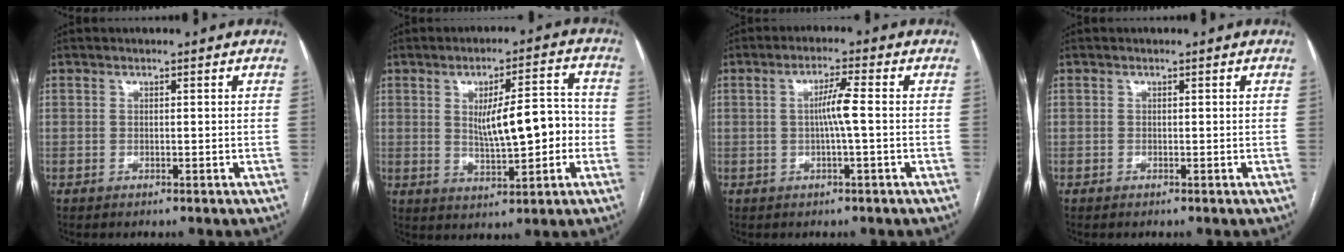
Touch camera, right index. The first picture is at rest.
{"total": 9.7, "force": [-0.2, 2.6, 9.3], "torque": [-0.144, 0.016, 0.005]}
{"total": 4.2, "force": [-0.2, -0.3, 4.1], "torque": [-0.075, 0.007, -0.002]}
{"total": 0.0}